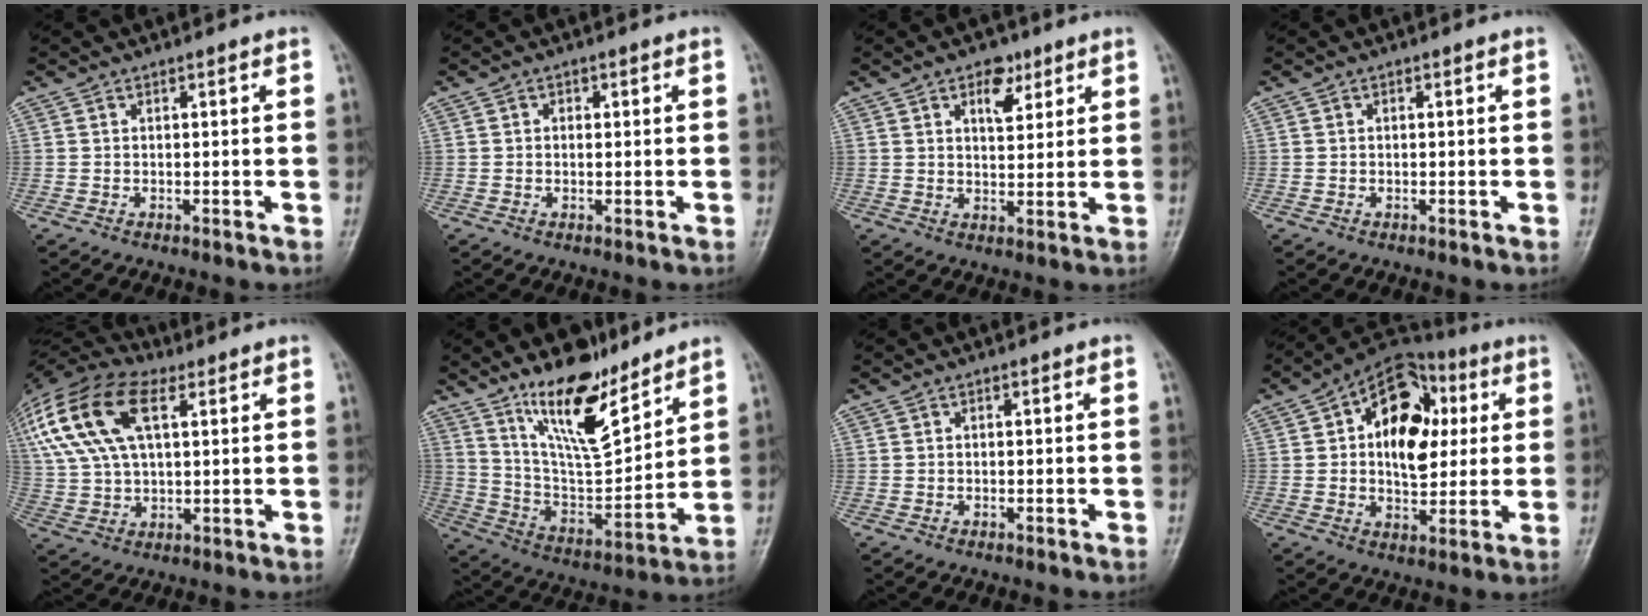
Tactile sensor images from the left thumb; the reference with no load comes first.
{"total": 1.0, "force": [0.1, 0.8, 0.5], "torque": [-0.003, 0.002, 0.000]}
{"total": 5.5, "force": [3.0, 3.2, 3.4], "torque": [-0.027, -0.014, 0.043]}
{"total": 0.0}
{"total": 21.2, "force": [7.8, 11.0, 16.3], "torque": [-0.355, 0.026, 0.143]}
{"total": 16.0, "force": [11.4, 5.3, 9.9], "torque": [-0.136, -0.082, 0.214]}
{"total": 0.0}
{"total": 16.8, "force": [3.4, 10.9, 12.3], "torque": [-0.146, 0.011, 0.046]}